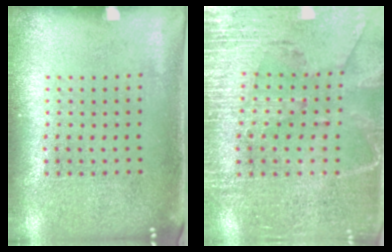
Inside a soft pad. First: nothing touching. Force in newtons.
{"total": 3.1, "press": 2.9, "slide": 1.2}